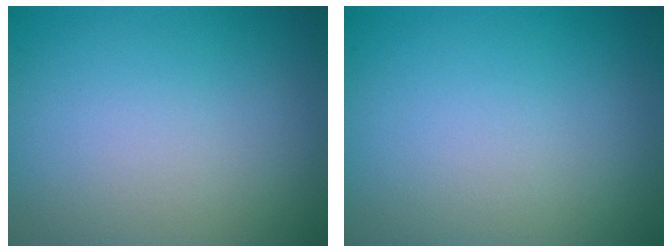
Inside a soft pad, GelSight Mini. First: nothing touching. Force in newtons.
{"total": 0.0}